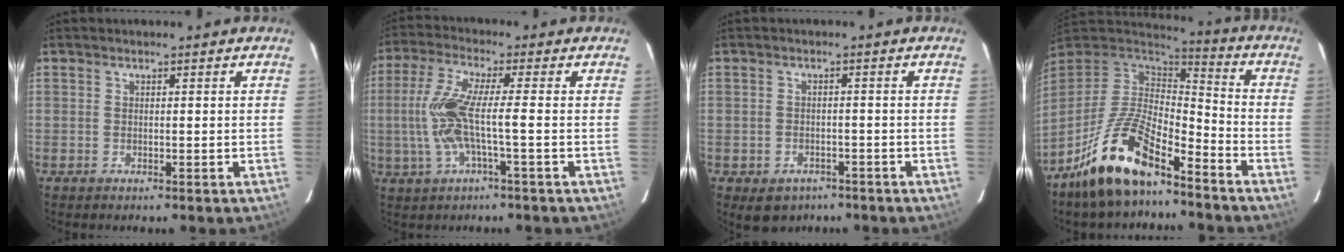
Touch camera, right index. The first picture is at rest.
{"total": 8.4, "force": [-1.0, 0.5, 8.3], "torque": [-0.184, 0.008, -0.025]}
{"total": 4.5, "force": [-2.8, 3.3, 1.2], "torque": [-0.016, 0.005, -0.031]}
{"total": 15.3, "force": [-10.4, 4.7, 10.2], "torque": [-0.202, 0.006, -0.194]}